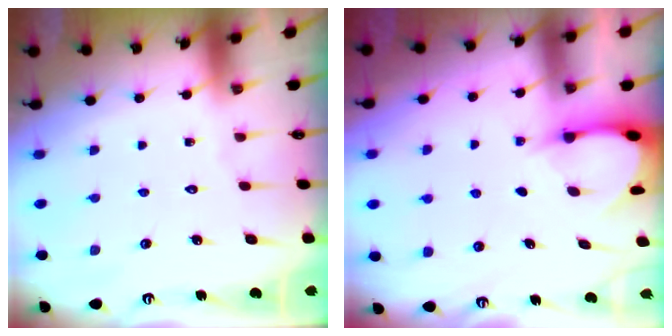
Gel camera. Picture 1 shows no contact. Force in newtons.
{"total": 3.3, "press": 3.2, "slide": 0.3}